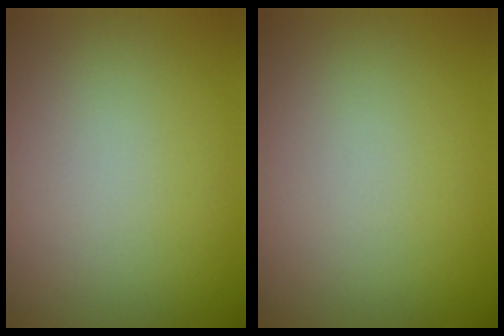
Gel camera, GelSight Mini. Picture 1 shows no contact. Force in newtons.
{"total": 0.0}